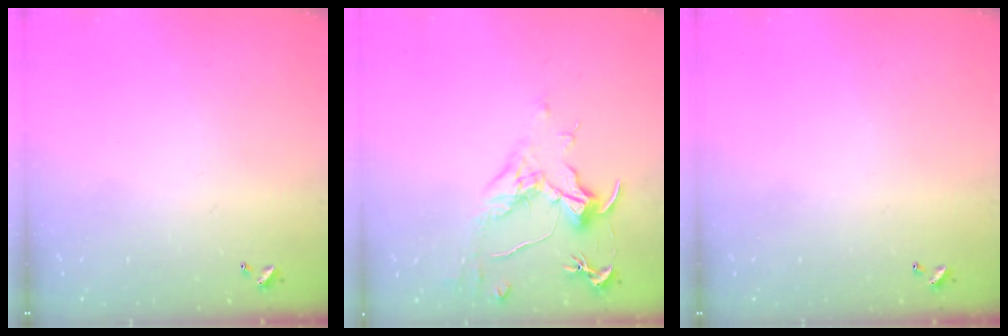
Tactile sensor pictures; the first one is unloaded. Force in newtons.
{"total": 1.6, "press": 1.4, "slide": 0.7}
{"total": 0.0}